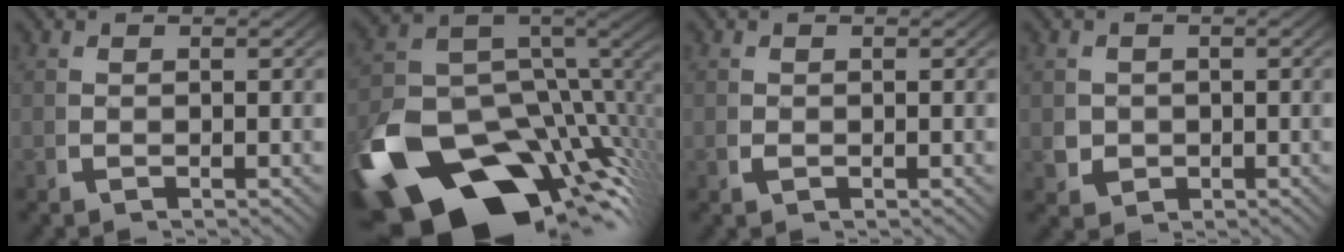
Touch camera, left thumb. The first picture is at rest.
{"total": 26.0, "force": [-10.3, 16.2, 17.5], "torque": [-0.316, -0.077, -0.137]}
{"total": 0.6, "force": [0.0, 0.4, 0.5], "torque": [-0.012, -0.005, 0.003]}
{"total": 3.2, "force": [-0.3, 2.8, 1.5], "torque": [-0.037, -0.019, 0.006]}